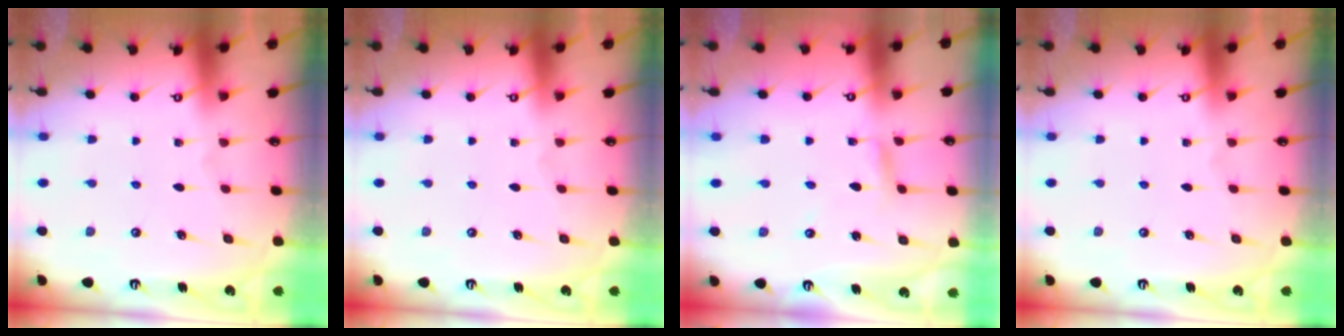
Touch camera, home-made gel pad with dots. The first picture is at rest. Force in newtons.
{"total": 0.0}
{"total": 2.0, "press": 2.0, "slide": 0.2}
{"total": 0.0}